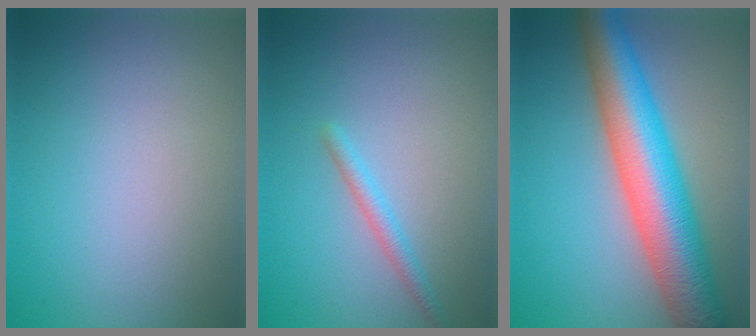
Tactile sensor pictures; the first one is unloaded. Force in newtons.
{"total": 1.5, "press": 1.5, "slide": 0.0}
{"total": 10.5, "press": 10.5, "slide": 0.3}